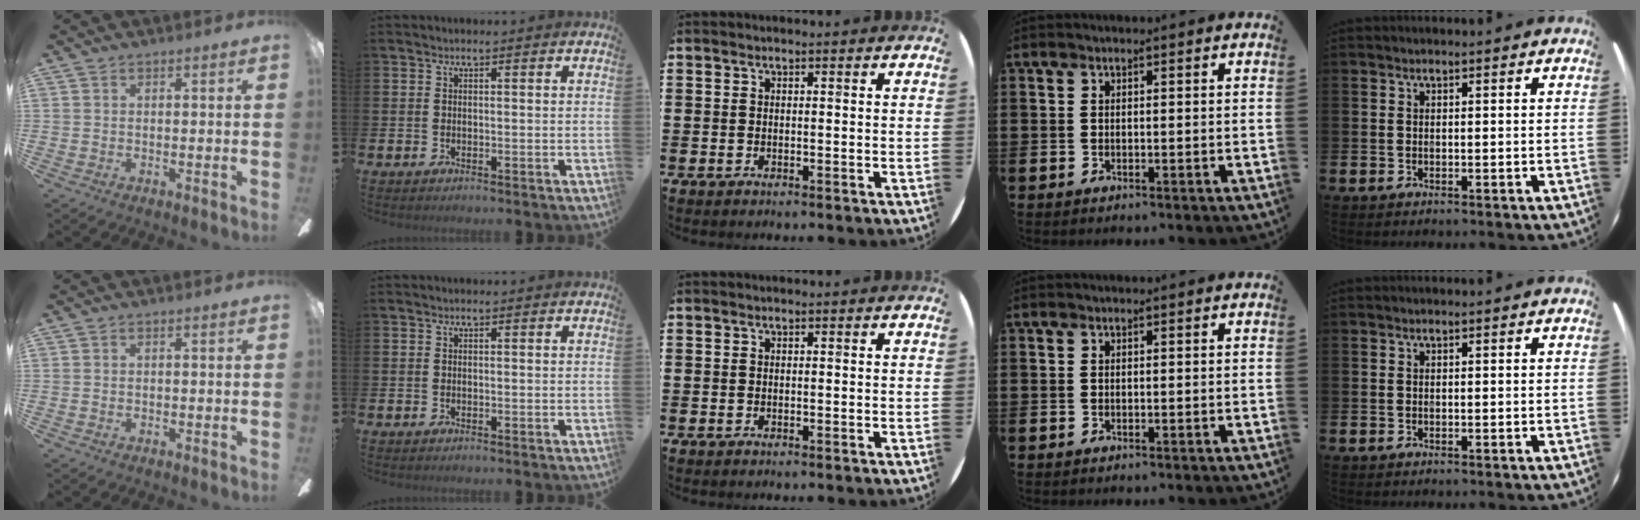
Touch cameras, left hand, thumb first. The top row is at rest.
{"thumb": {"total": 0.5, "force": [-0.2, 0.2, 0.4], "torque": [-0.008, 0.001, -0.005]}}